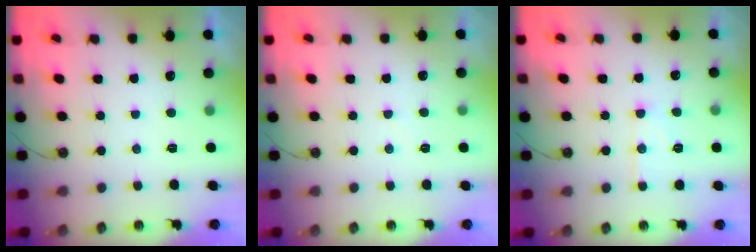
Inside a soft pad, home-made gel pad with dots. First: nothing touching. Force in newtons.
{"total": 4.4, "press": 4.3, "slide": 0.7}
{"total": 7.6, "press": 7.6, "slide": 0.5}